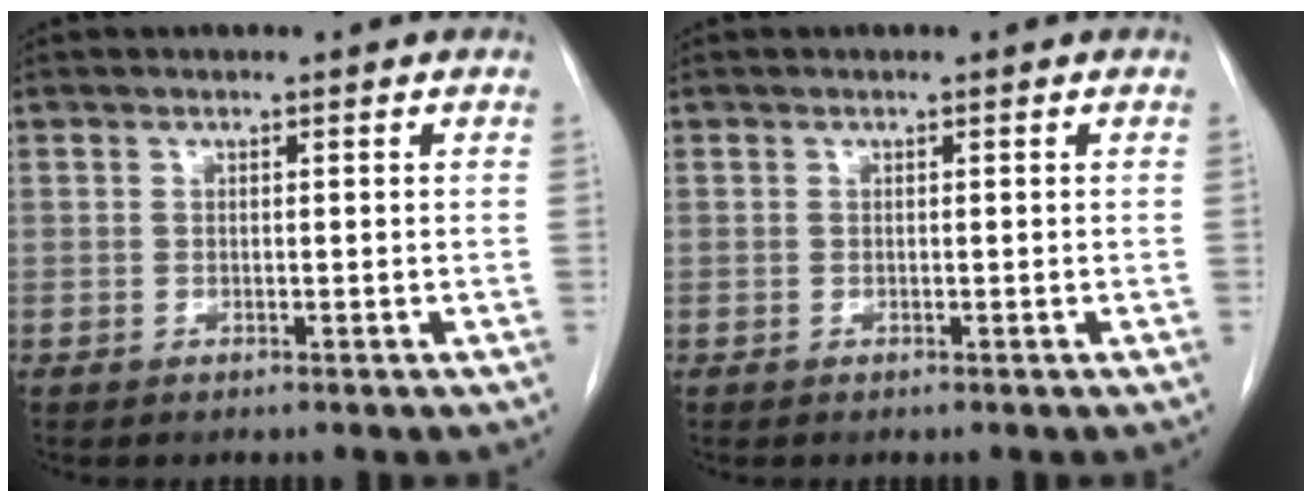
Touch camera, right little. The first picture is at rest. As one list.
[{"total": 0.0}]